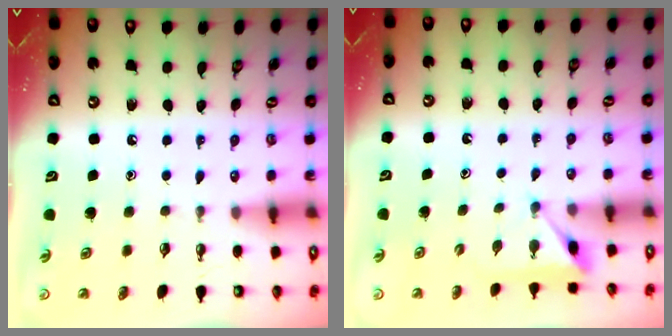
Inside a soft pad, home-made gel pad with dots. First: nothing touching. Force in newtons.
{"total": 4.1, "press": 4.0, "slide": 0.5}